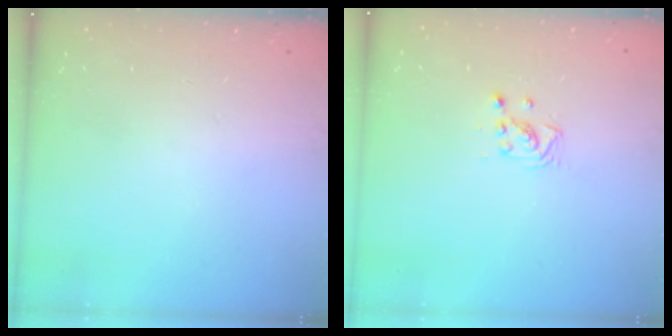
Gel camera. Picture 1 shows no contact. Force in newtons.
{"total": 3.6, "press": 3.6, "slide": 0.3}